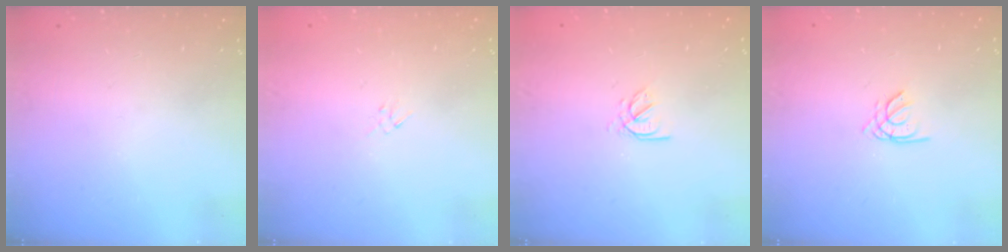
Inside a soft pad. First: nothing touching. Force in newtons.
{"total": 1.3, "press": 1.2, "slide": 0.5}
{"total": 2.2, "press": 2.2, "slide": 0.4}
{"total": 1.2, "press": 1.1, "slide": 0.3}